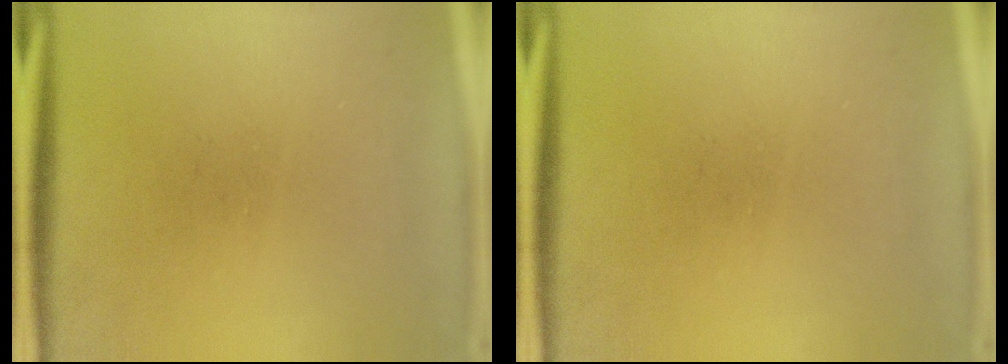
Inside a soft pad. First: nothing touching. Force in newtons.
{"total": 0.0}